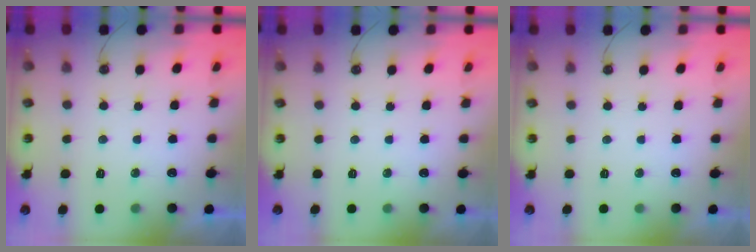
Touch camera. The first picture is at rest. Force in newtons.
{"total": 0.0}
{"total": 0.0}